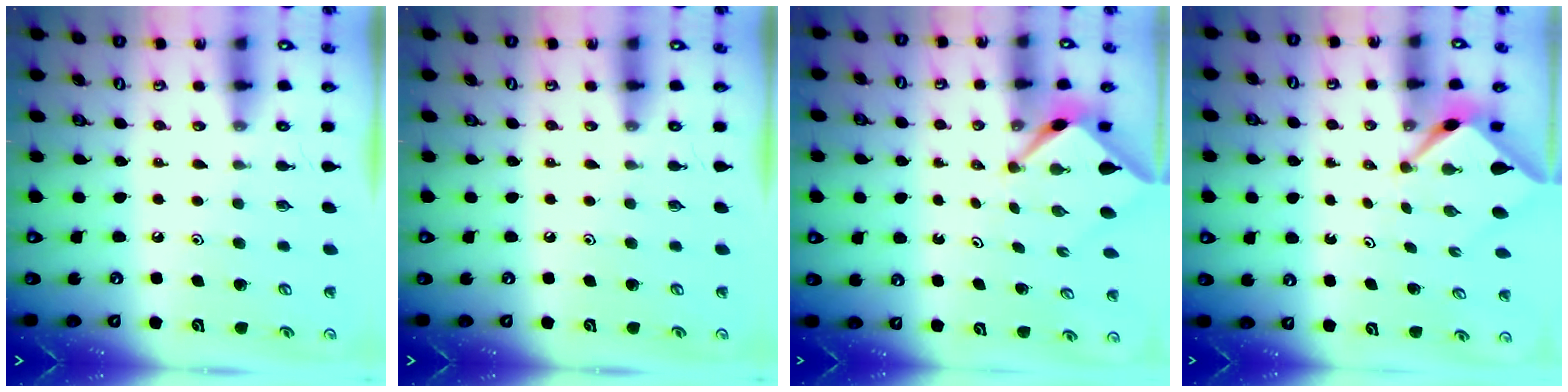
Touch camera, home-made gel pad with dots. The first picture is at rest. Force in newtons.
{"total": 0.0}
{"total": 2.8, "press": 2.8, "slide": 0.3}
{"total": 2.8, "press": 2.8, "slide": 0.3}